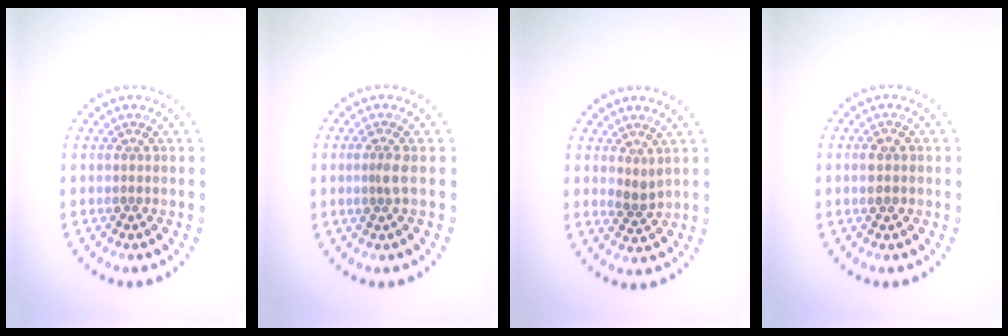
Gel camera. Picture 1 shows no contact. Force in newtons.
{"total": 1.4, "press": 1.1, "slide": 0.8}
{"total": 1.3, "press": 1.1, "slide": 0.8}
{"total": 1.5, "press": 1.4, "slide": 0.1}